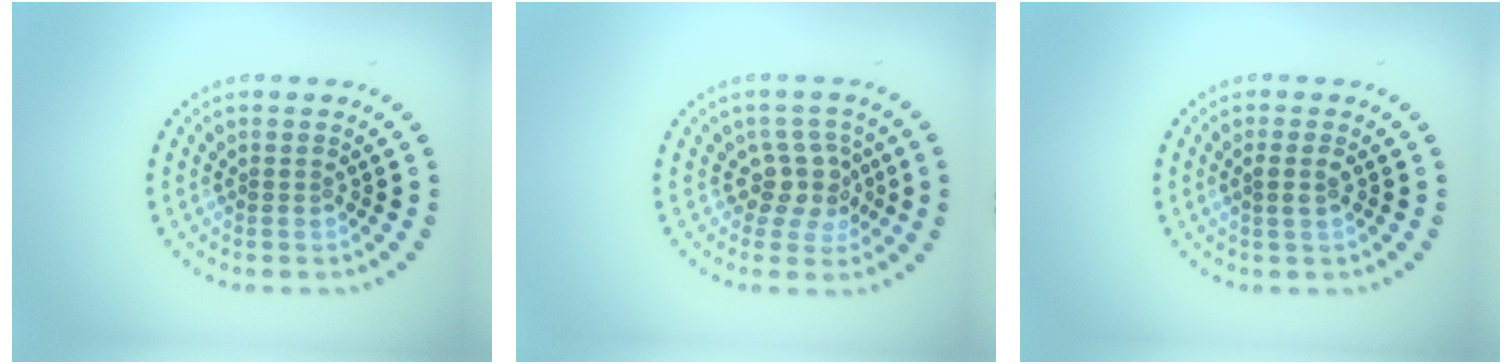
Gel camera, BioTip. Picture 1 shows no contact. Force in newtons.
{"total": 3.1, "press": 2.4, "slide": 1.9}
{"total": 1.3, "press": 1.1, "slide": 0.7}